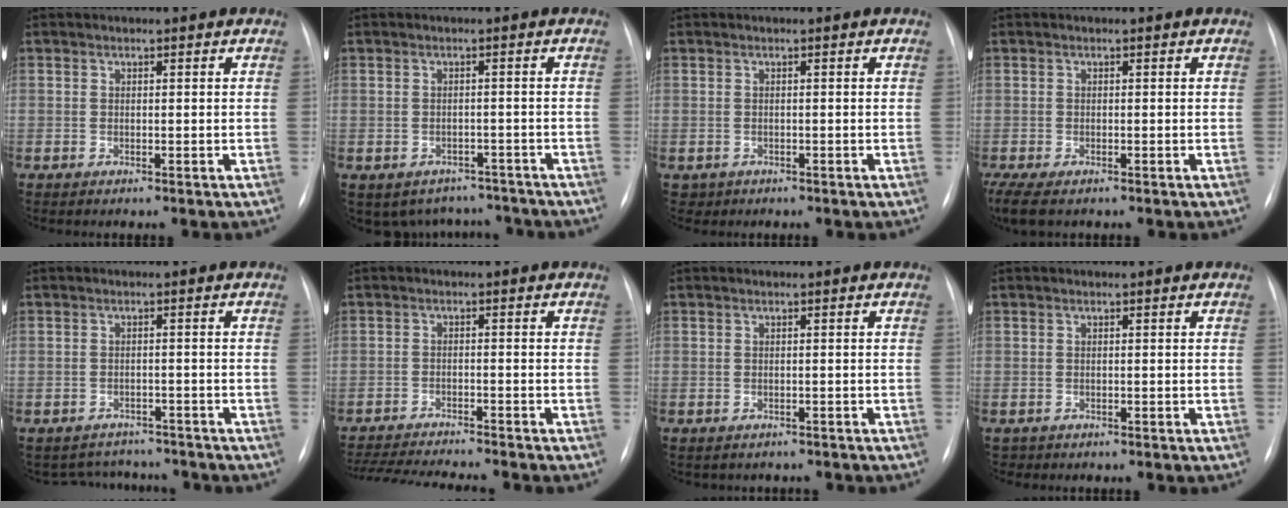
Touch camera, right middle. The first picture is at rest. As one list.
[{"total": 7.7, "force": [-6.6, 4.0, 0.5], "torque": [-0.001, 0.017, -0.075]}, {"total": 1.4, "force": [-0.7, 1.2, 0.0], "torque": [-0.006, 0.002, -0.006]}, {"total": 6.8, "force": [-4.7, 2.9, 4.0], "torque": [-0.089, -0.013, -0.073]}, {"total": 5.7, "force": [-5.3, 2.0, -0.4], "torque": [0.006, 0.015, -0.066]}, {"total": 12.0, "force": [-11.2, 0.2, 4.5], "torque": [-0.071, -0.015, -0.168]}, {"total": 3.2, "force": [-2.8, 1.5, 0.5], "torque": [-0.013, 0.003, -0.030]}, {"total": 0.7, "force": [-0.6, 0.4, -0.1], "torque": [-0.007, -0.001, -0.008]}]